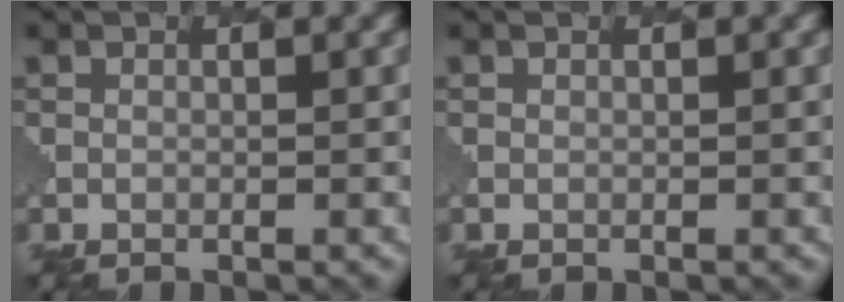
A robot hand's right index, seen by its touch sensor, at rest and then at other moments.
{"total": 0.0}